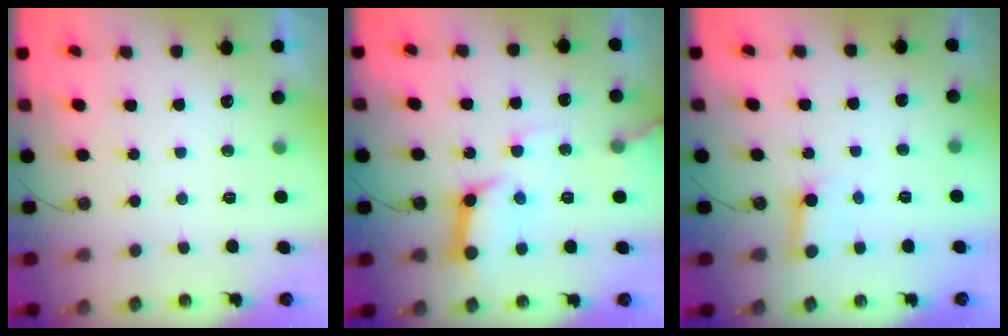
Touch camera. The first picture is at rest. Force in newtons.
{"total": 15.1, "press": 15.0, "slide": 1.8}
{"total": 4.0, "press": 3.9, "slide": 0.4}